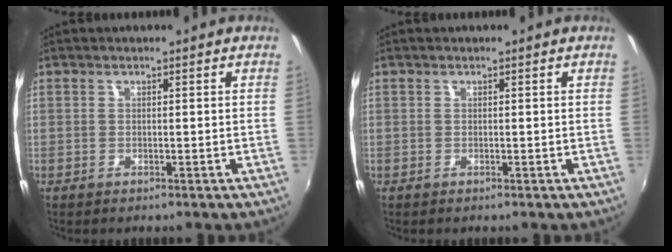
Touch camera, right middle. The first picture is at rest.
{"total": 0.0}